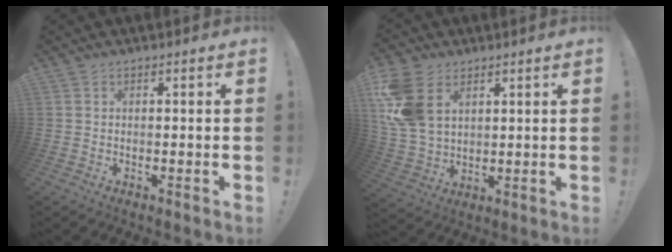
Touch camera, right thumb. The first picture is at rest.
{"total": 14.6, "force": [5.4, 10.1, 9.0], "torque": [-0.183, -0.021, 0.106]}